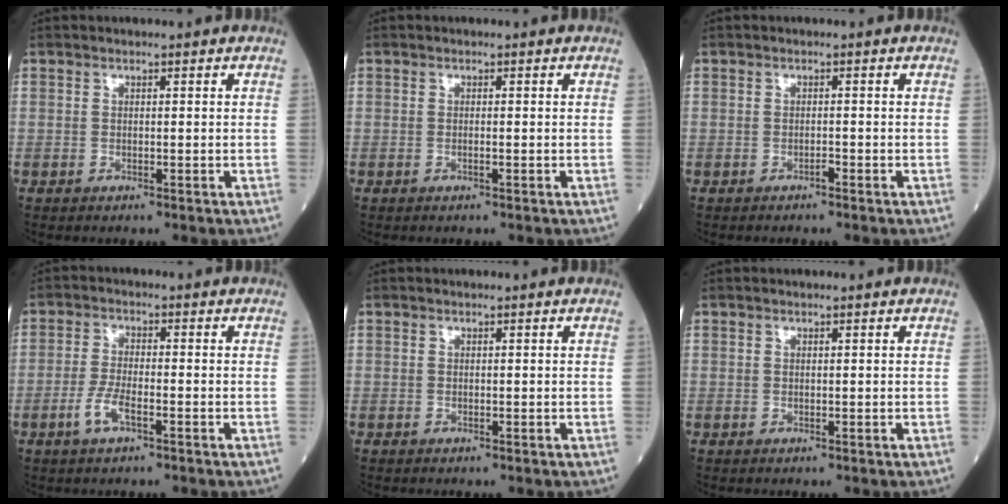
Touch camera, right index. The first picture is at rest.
{"total": 0.5, "force": [-0.2, 0.0, 0.5], "torque": [-0.012, -0.001, -0.004]}
{"total": 0.6, "force": [-0.5, 0.1, 0.3], "torque": [-0.007, 0.000, -0.010]}
{"total": 4.3, "force": [-2.0, 1.1, 3.6], "torque": [-0.079, -0.001, -0.041]}
{"total": 0.0}
{"total": 0.0}